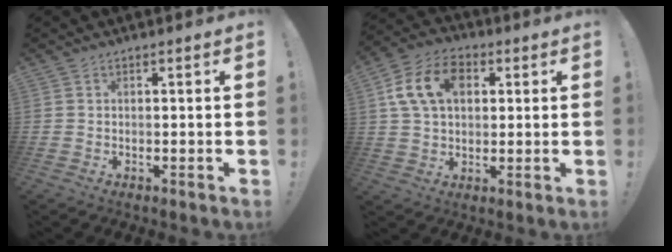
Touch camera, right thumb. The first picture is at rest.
{"total": 14.2, "force": [4.1, 10.1, 9.1], "torque": [-0.155, 0.008, 0.081]}